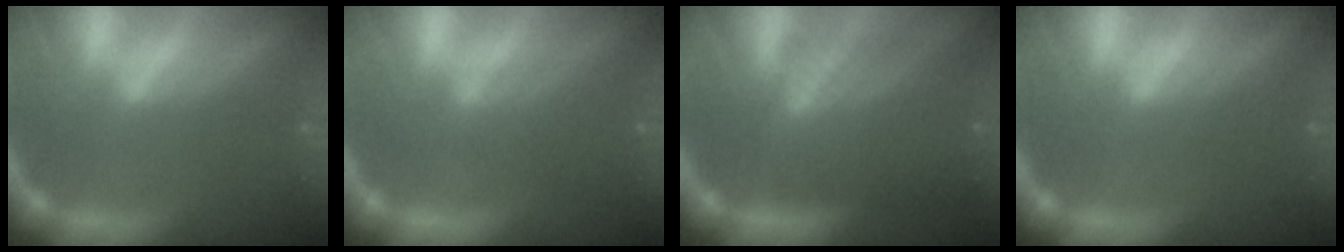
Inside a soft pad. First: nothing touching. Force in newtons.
{"total": 3.6}
{"total": 9.0}
{"total": 1.5}